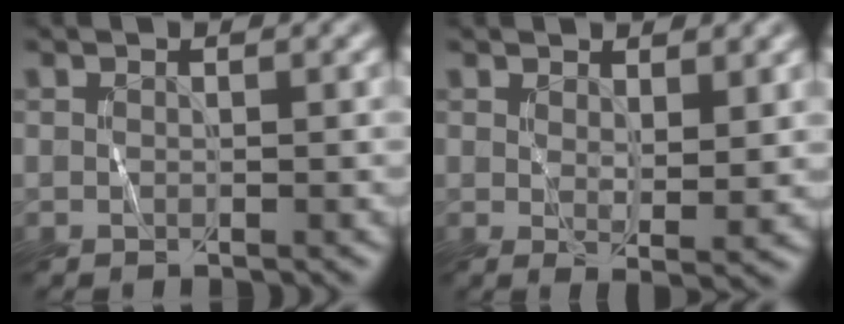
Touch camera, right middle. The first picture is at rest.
{"total": 2.6, "force": [1.4, 0.7, 2.0], "torque": [-0.035, -0.010, 0.026]}